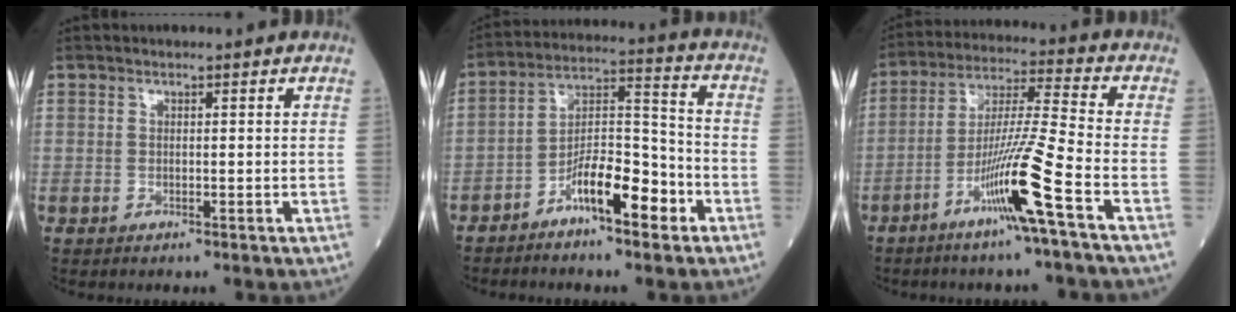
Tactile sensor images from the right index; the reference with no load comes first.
{"total": 10.0, "force": [-5.6, 2.8, 7.8], "torque": [-0.137, 0.022, -0.098]}
{"total": 11.7, "force": [-5.7, -1.8, 10.1], "torque": [-0.191, -0.008, -0.110]}